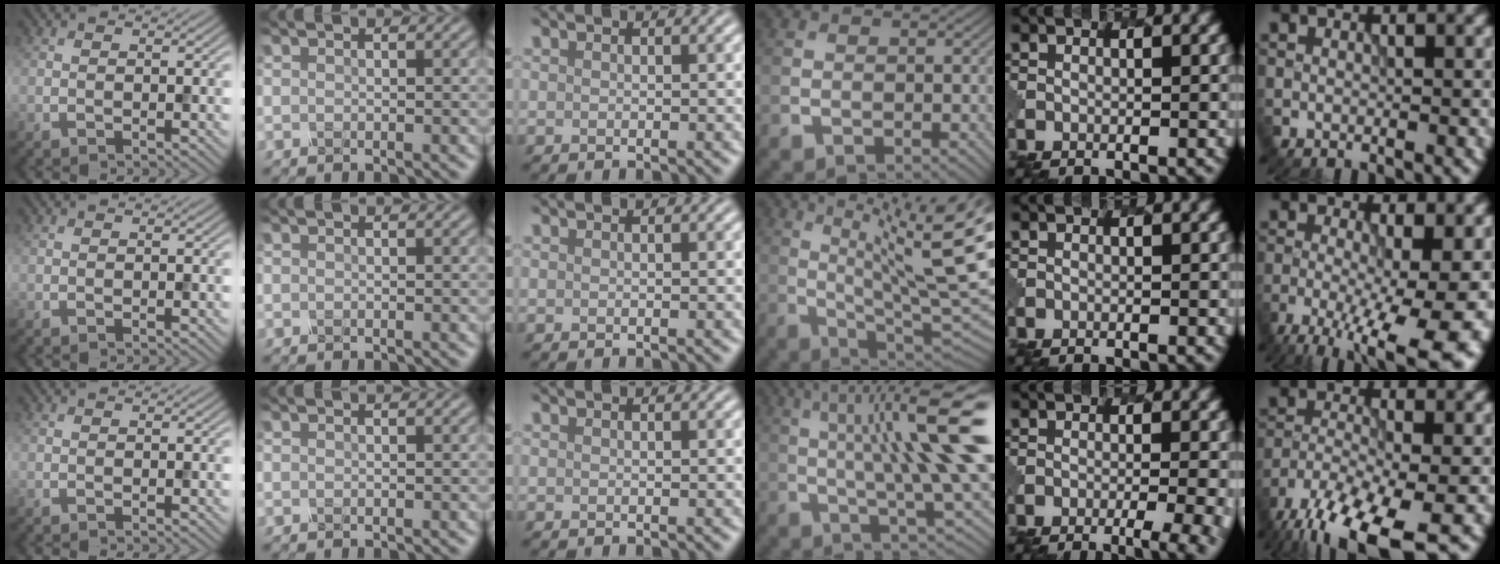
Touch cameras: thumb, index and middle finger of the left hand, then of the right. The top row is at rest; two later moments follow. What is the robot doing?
{"motion": "pour", "object": "mug"}